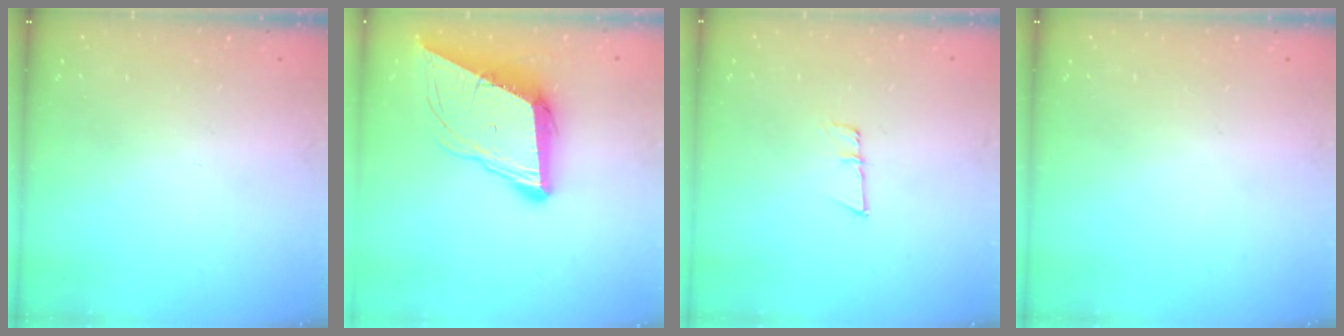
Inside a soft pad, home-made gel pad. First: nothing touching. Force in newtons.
{"total": 11.1, "press": 10.6, "slide": 3.3}
{"total": 5.4, "press": 5.2, "slide": 1.3}
{"total": 0.0}